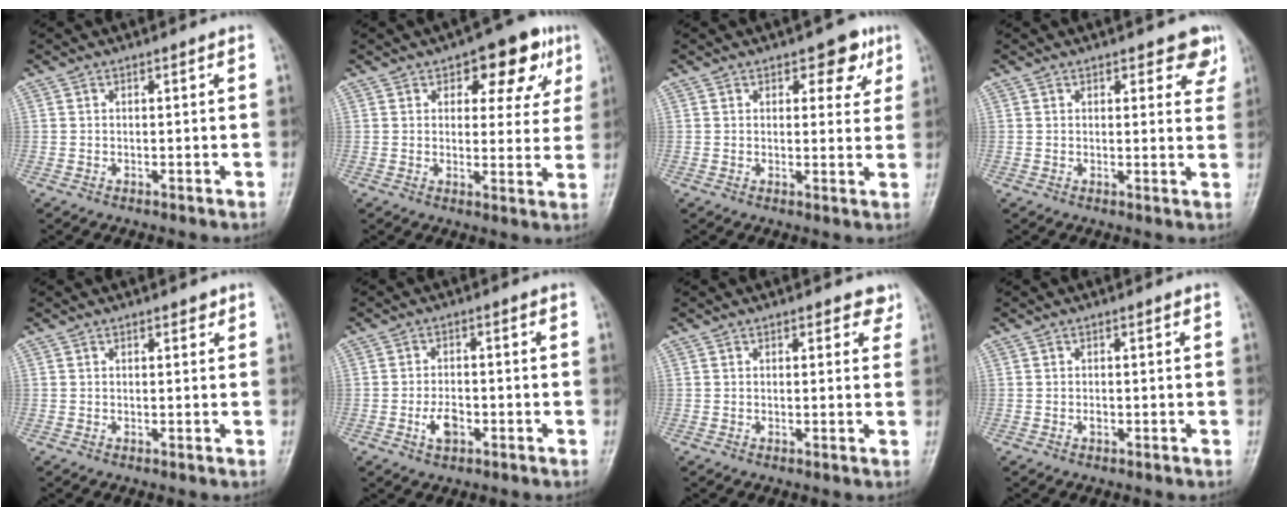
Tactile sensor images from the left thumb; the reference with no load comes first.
{"total": 10.9, "force": [5.2, 5.9, 7.5], "torque": [-0.047, -0.009, 0.062]}
{"total": 5.9, "force": [3.1, 3.4, 3.7], "torque": [-0.012, -0.011, 0.034]}
{"total": 5.2, "force": [3.4, 2.6, 2.9], "torque": [0.003, -0.016, 0.034]}
{"total": 1.4, "force": [0.9, 0.7, 0.8], "torque": [-0.002, -0.002, 0.008]}
{"total": 4.0, "force": [-1.6, 2.3, 2.8], "torque": [-0.047, 0.008, -0.028]}
{"total": 2.9, "force": [2.0, 1.7, 1.3], "torque": [0.014, -0.006, 0.019]}
{"total": 0.7, "force": [-0.3, 0.5, 0.4], "torque": [-0.004, 0.001, -0.006]}